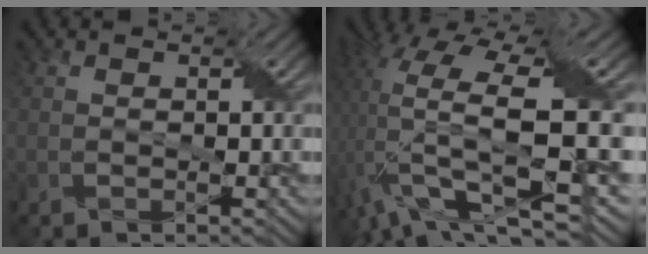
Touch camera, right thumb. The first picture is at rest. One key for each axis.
{"total": 17.2, "fx": -0.5, "fy": 5.9, "fz": 16.2, "tx": -0.329, "ty": -0.012, "tz": 0.001}